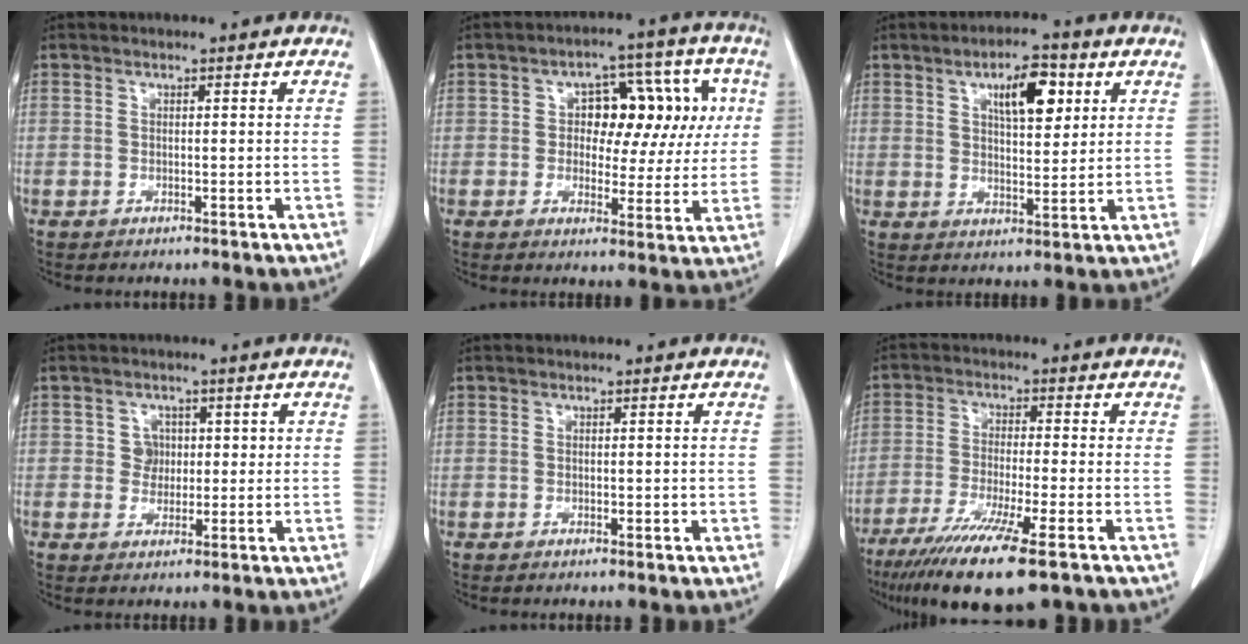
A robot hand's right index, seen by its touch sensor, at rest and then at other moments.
{"total": 10.9, "force": [1.9, 6.4, 8.6], "torque": [-0.096, 0.043, 0.028]}
{"total": 8.2, "force": [3.5, 2.9, 6.9], "torque": [-0.112, 0.009, 0.058]}
{"total": 3.0, "force": [0.7, 2.8, 0.7], "torque": [-0.002, 0.007, 0.009]}
{"total": 0.9, "force": [0.0, 0.7, 0.6], "torque": [-0.006, 0.001, 0.001]}
{"total": 12.5, "force": [-7.8, 0.6, 9.8], "torque": [-0.178, -0.036, -0.131]}